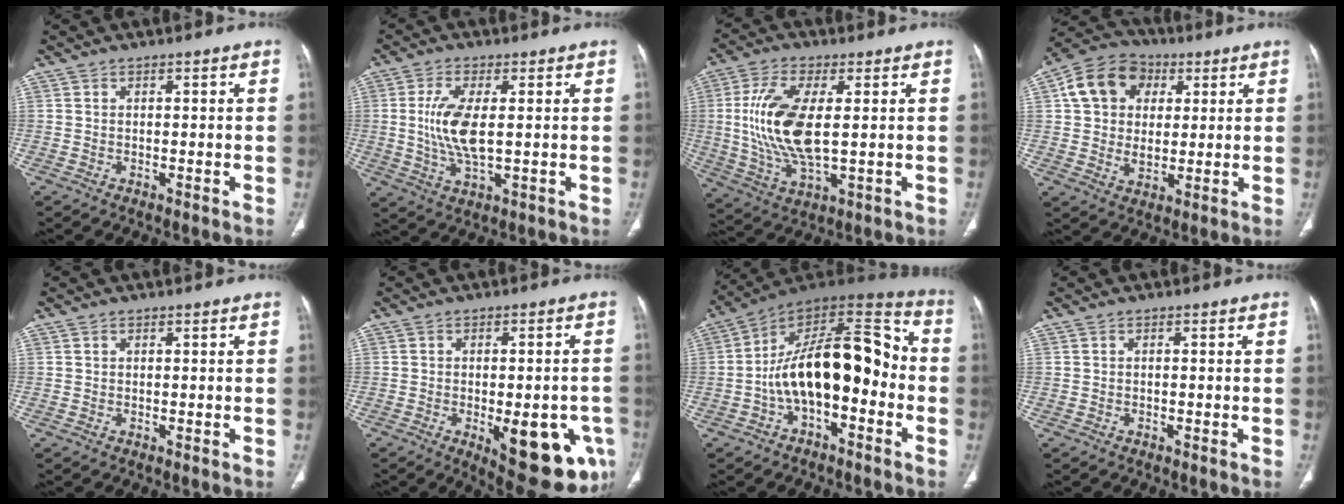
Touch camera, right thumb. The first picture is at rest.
{"total": 8.9, "force": [0.6, 3.4, 8.2], "torque": [-0.182, -0.011, 0.016]}
{"total": 14.7, "force": [1.2, 6.2, 13.3], "torque": [-0.281, -0.010, 0.030]}
{"total": 13.7, "force": [3.9, 10.6, 7.7], "torque": [-0.110, 0.002, 0.059]}
{"total": 0.0}
{"total": 16.5, "force": [-5.6, 6.5, 14.1], "torque": [-0.126, 0.005, -0.051]}
{"total": 20.4, "force": [-3.2, 10.3, 17.4], "torque": [-0.257, 0.069, -0.058]}
{"total": 0.0}